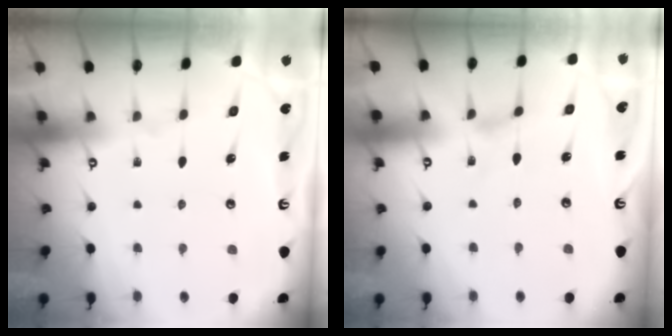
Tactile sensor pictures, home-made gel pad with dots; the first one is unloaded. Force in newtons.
{"total": 0.0}